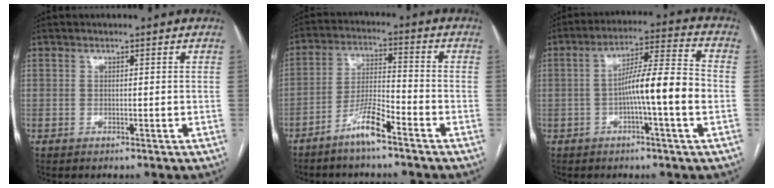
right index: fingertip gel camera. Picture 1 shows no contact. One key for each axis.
{"total": 6.7, "fx": -4.9, "fy": 0.6, "fz": 4.6, "tx": -0.093, "ty": -0.003, "tz": -0.097}
{"total": 10.2, "fx": -2.0, "fy": 0.0, "fz": 10.0, "tx": -0.165, "ty": 0.017, "tz": -0.040}